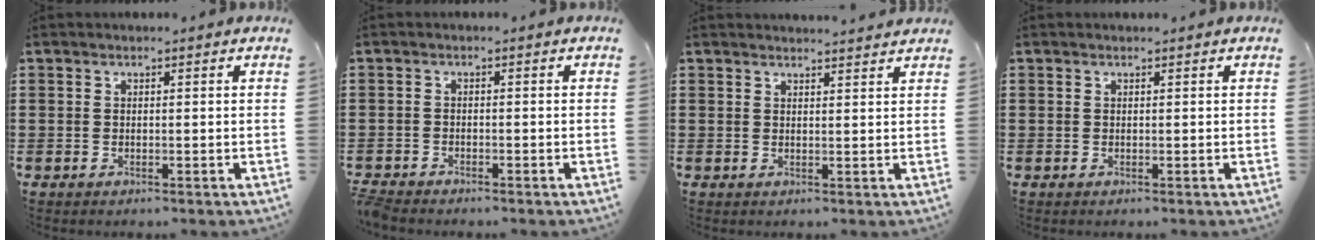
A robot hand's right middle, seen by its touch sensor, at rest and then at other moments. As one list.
[{"total": 1.7, "force": [-1.7, 0.1, 0.1], "torque": [-0.013, -0.003, -0.038]}, {"total": 1.8, "force": [1.8, -0.1, 0.0], "torque": [-0.004, 0.004, 0.035]}, {"total": 0.0}]